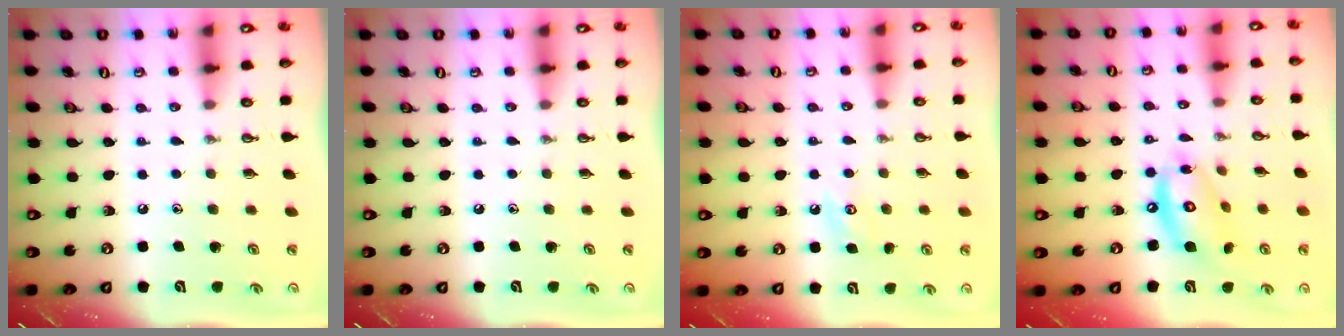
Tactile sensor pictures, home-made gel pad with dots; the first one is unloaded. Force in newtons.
{"total": 0.0}
{"total": 5.4, "press": 5.4, "slide": 0.8}
{"total": 13.3, "press": 13.3, "slide": 1.2}